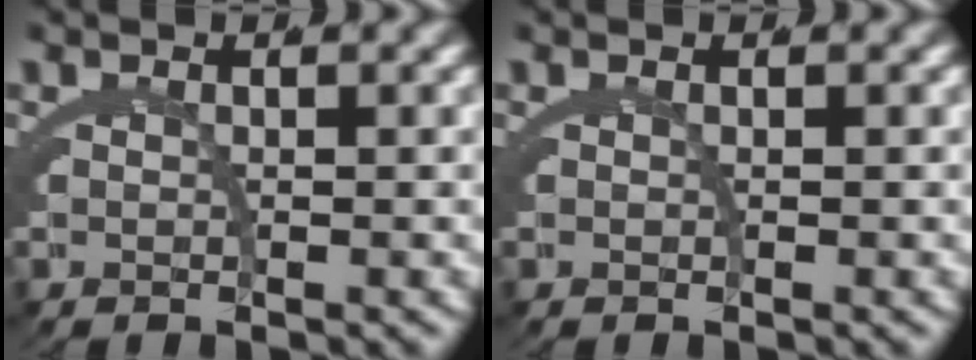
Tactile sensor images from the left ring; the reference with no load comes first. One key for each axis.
{"total": 0.0}